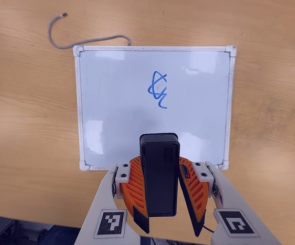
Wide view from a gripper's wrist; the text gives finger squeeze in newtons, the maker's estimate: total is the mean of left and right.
{"total": 9.2, "left": 9.2, "right": 9.2}